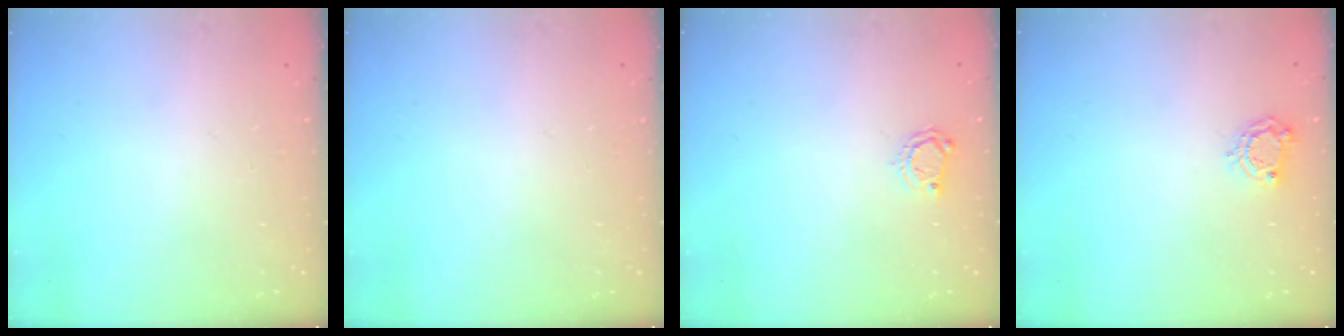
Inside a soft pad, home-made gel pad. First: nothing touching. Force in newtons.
{"total": 0.0}
{"total": 3.9, "press": 3.9, "slide": 0.6}
{"total": 5.3, "press": 5.3, "slide": 0.7}